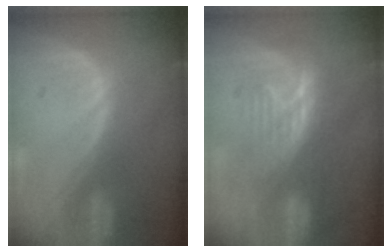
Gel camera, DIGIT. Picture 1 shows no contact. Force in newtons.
{"total": 7.8, "press": 7.2, "slide": 3.1}